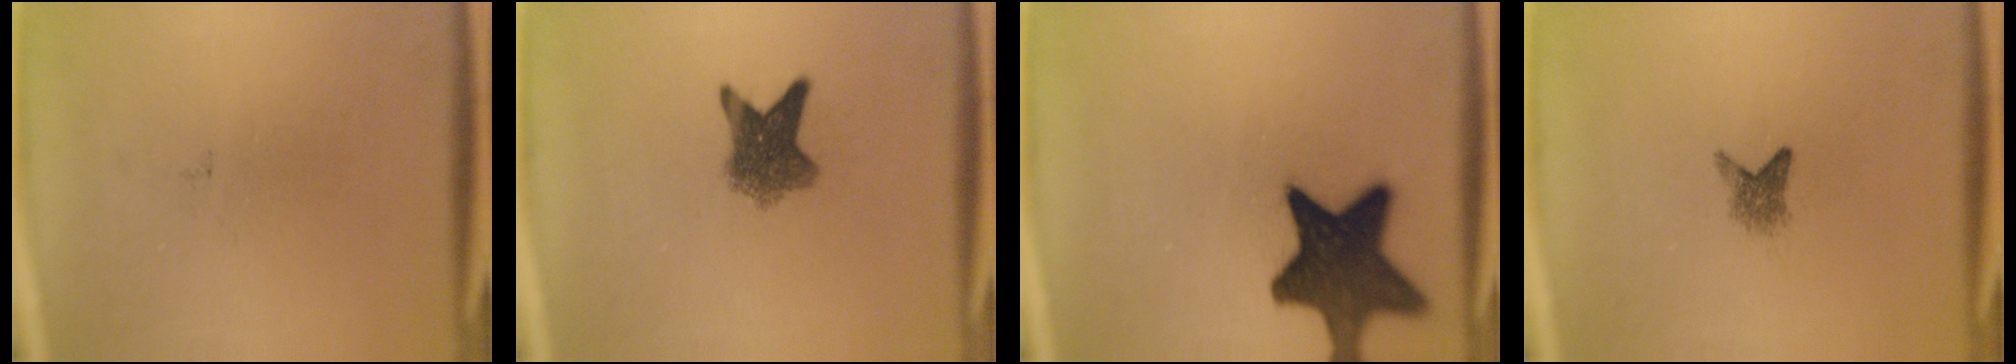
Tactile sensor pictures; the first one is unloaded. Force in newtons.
{"total": 6.3}
{"total": 15.2}
{"total": 2.1}